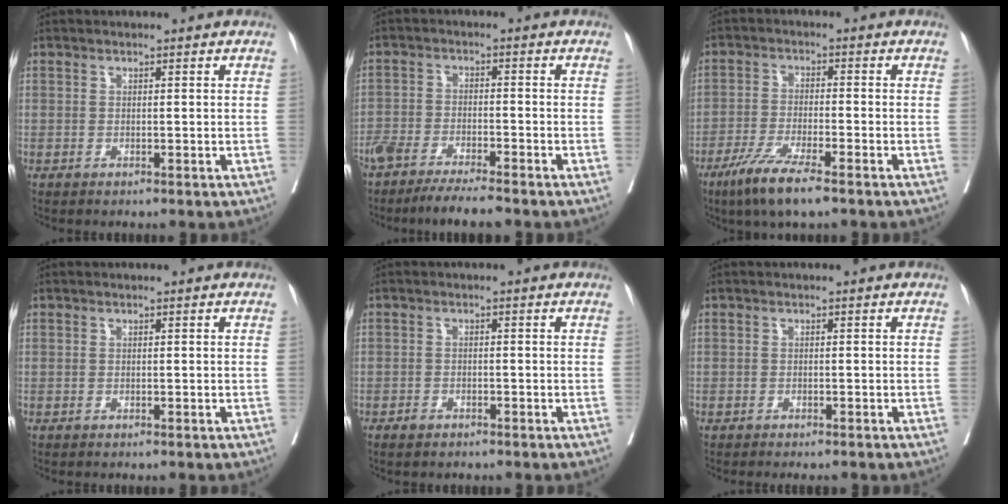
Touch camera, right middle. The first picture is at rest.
{"total": 8.8, "force": [-7.5, 0.8, 4.6], "torque": [-0.073, -0.016, -0.123]}
{"total": 8.3, "force": [-5.6, 0.7, 6.0], "torque": [-0.118, -0.020, -0.104]}
{"total": 0.0}
{"total": 1.4, "force": [-1.1, 0.7, 0.6], "torque": [-0.012, 0.001, -0.017]}
{"total": 2.1, "force": [-1.8, 0.5, 0.9], "torque": [-0.012, -0.005, -0.023]}